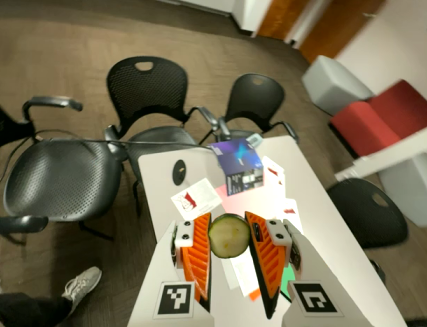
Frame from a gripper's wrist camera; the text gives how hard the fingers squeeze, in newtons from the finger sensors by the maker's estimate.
{"total": 14.6, "left": 15.3, "right": 13.9}